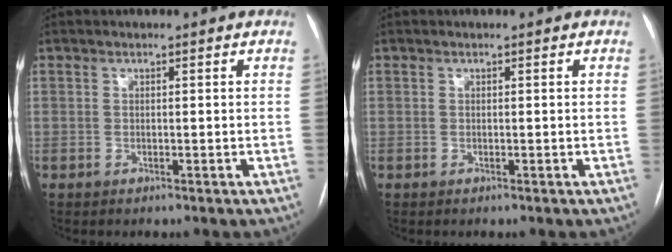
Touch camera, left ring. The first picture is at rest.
{"total": 0.0}